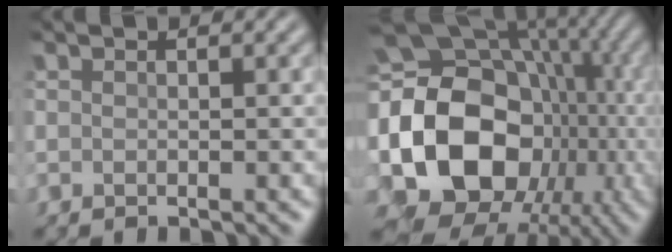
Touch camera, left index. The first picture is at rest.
{"total": 19.7, "force": [-1.8, 15.5, 12.0], "torque": [-0.237, 0.001, -0.021]}